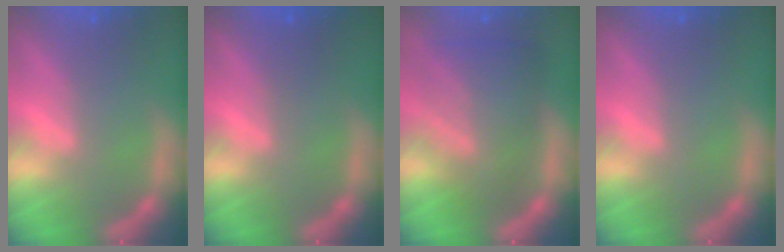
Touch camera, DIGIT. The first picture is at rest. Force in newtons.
{"total": 0.9}
{"total": 8.1}
{"total": 0.0}